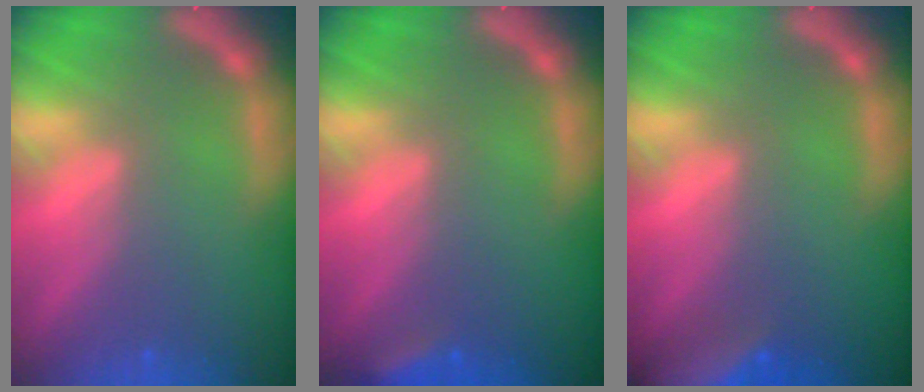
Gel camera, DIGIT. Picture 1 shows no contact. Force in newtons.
{"total": 2.4}
{"total": 8.5}